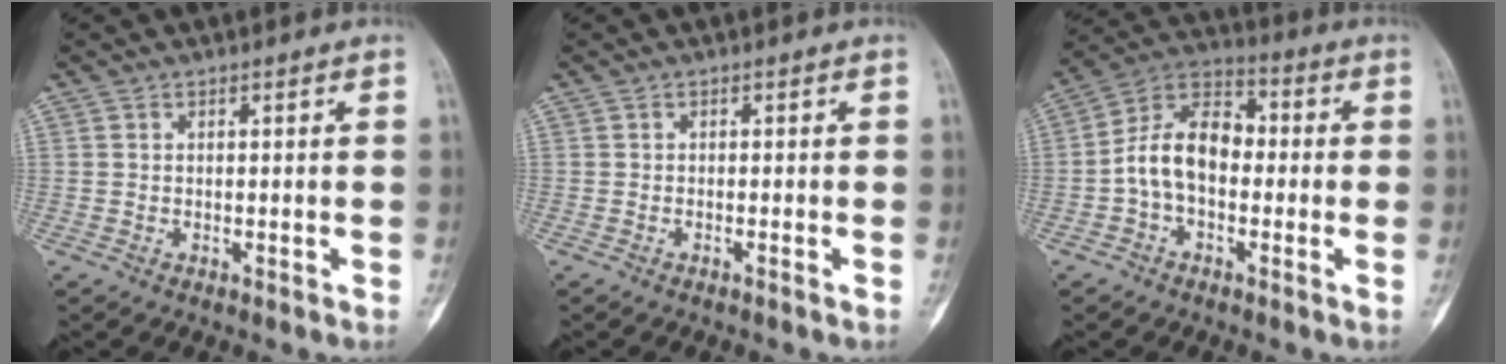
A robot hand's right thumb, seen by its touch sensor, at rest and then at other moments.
{"total": 0.5, "force": [-0.4, -0.1, 0.4], "torque": [-0.007, 0.004, -0.007]}
{"total": 11.7, "force": [-1.3, 7.4, 9.0], "torque": [-0.148, 0.038, -0.036]}